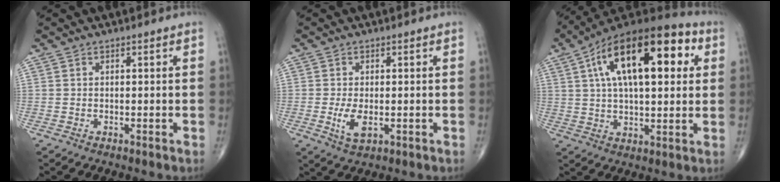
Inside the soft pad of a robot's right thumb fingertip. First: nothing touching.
{"total": 4.3, "force": [-0.8, 2.1, 3.7], "torque": [-0.075, -0.010, -0.010]}
{"total": 23.6, "force": [7.3, 10.4, 19.9], "torque": [-0.313, 0.018, 0.110]}